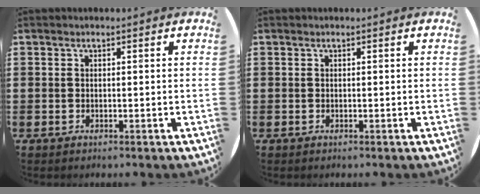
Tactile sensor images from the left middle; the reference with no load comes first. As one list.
[{"total": 0.0}]